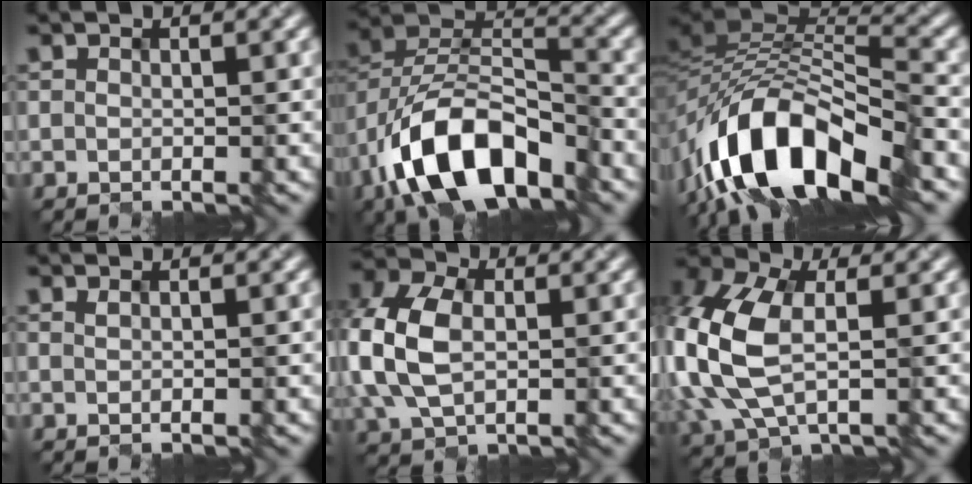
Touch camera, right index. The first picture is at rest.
{"total": 10.6, "force": [-7.3, 4.3, 6.3], "torque": [-0.138, 0.005, -0.118]}
{"total": 13.6, "force": [-9.6, 5.3, 8.0], "torque": [-0.162, -0.004, -0.157]}
{"total": 0.6, "force": [-0.5, -0.3, -0.3], "torque": [0.001, -0.008, 0.000]}
{"total": 6.8, "force": [-1.4, 4.7, 4.8], "torque": [-0.158, -0.001, -0.008]}
{"total": 9.1, "force": [-0.9, 5.9, 6.9], "torque": [-0.226, -0.014, 0.010]}